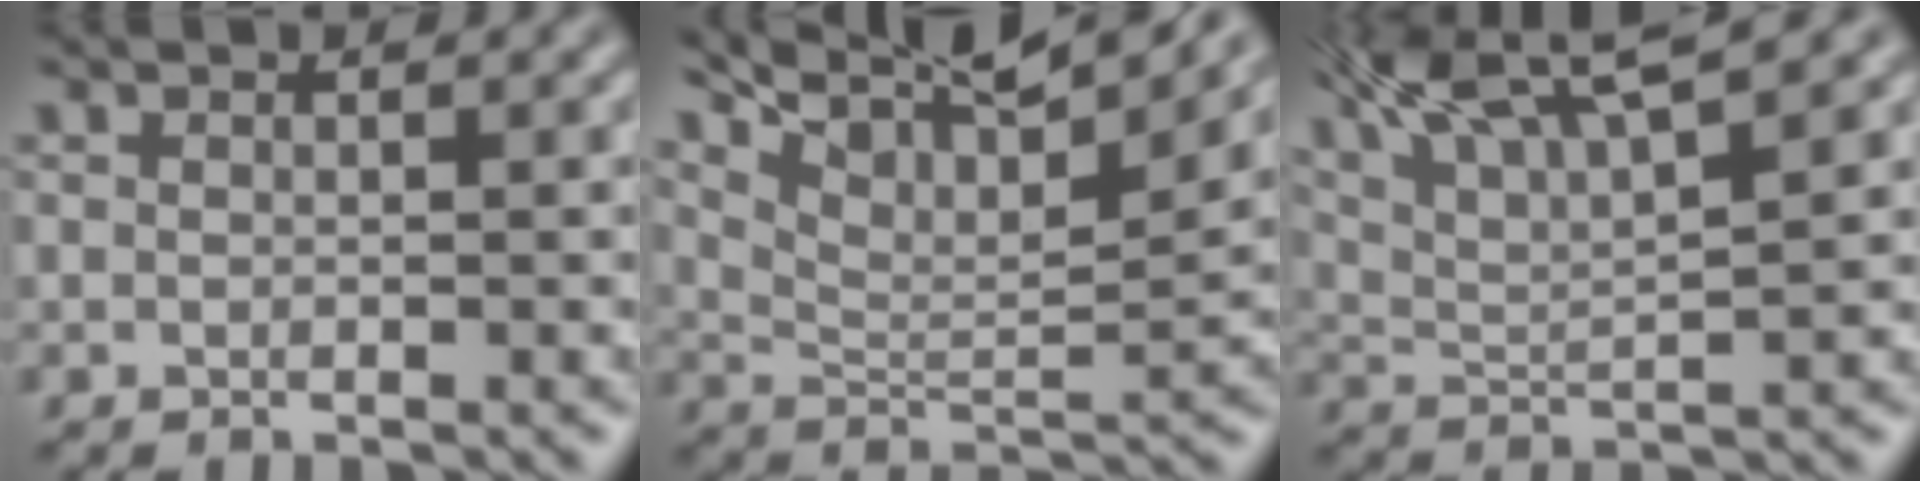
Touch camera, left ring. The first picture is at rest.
{"total": 11.2, "force": [8.0, 3.2, 7.1], "torque": [-0.129, 0.014, 0.133]}
{"total": 10.8, "force": [7.2, 2.8, 7.6], "torque": [-0.155, 0.045, 0.101]}